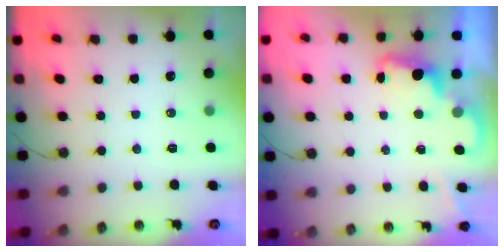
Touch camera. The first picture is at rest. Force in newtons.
{"total": 2.3, "press": 2.3, "slide": 0.5}